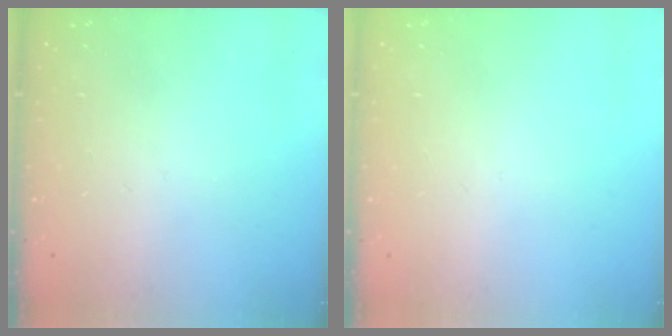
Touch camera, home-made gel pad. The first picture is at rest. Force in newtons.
{"total": 0.0}